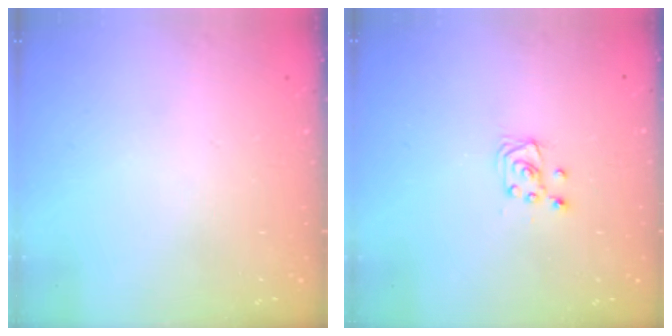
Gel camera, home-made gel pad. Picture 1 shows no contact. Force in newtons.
{"total": 4.3, "press": 4.3, "slide": 0.3}